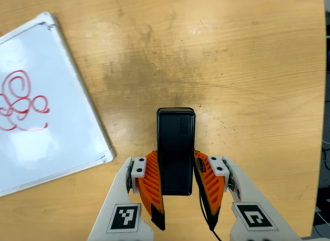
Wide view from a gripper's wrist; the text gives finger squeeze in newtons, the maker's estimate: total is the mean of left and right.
{"total": 4.6, "left": 3.1, "right": 6.1}